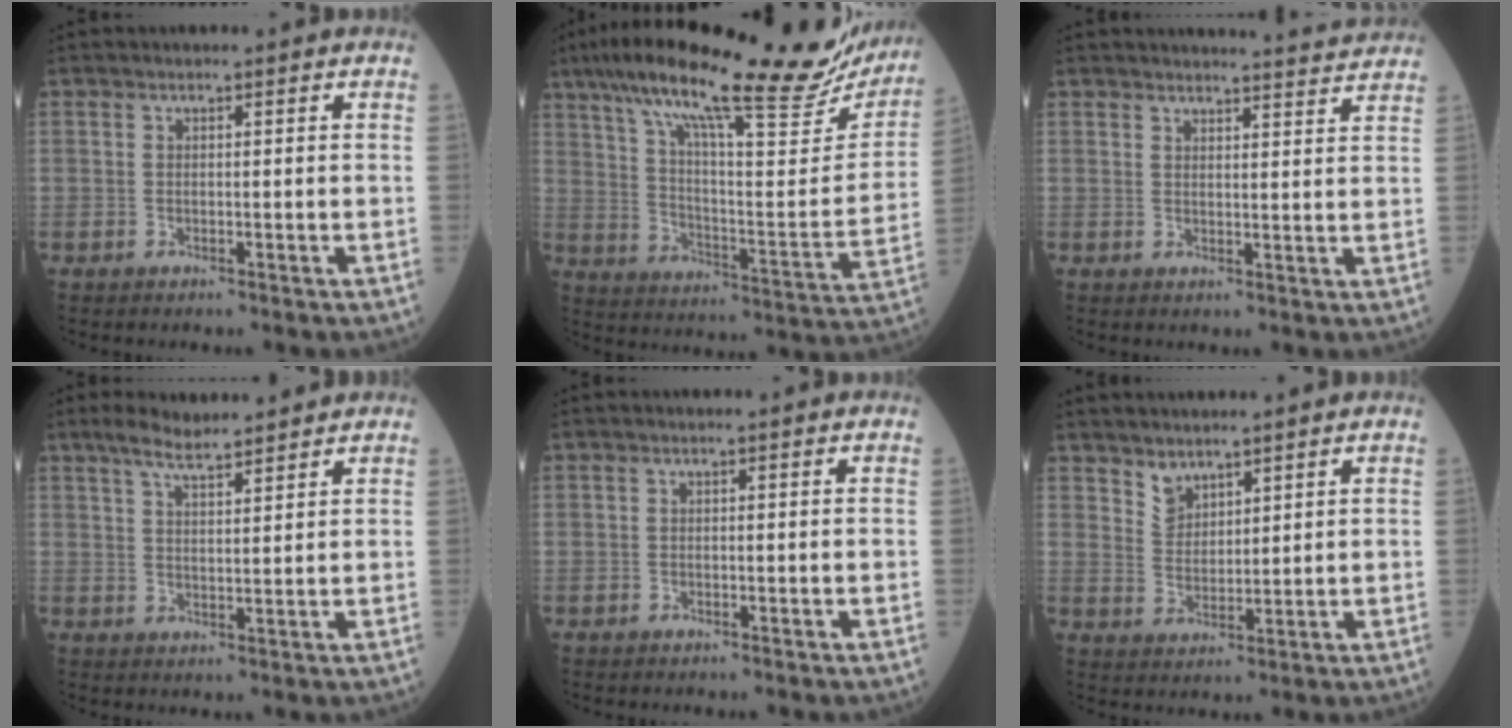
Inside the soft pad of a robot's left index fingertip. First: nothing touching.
{"total": 29.9, "force": [24.1, 5.2, 17.0], "torque": [-0.277, -0.010, 0.328]}
{"total": 8.7, "force": [8.6, 0.4, 1.2], "torque": [-0.003, -0.002, 0.091]}
{"total": 5.5, "force": [4.8, 0.8, 2.7], "torque": [-0.055, 0.016, 0.086]}
{"total": 0.0}
{"total": 3.4, "force": [2.9, 1.8, 0.6], "torque": [-0.013, -0.001, 0.061]}